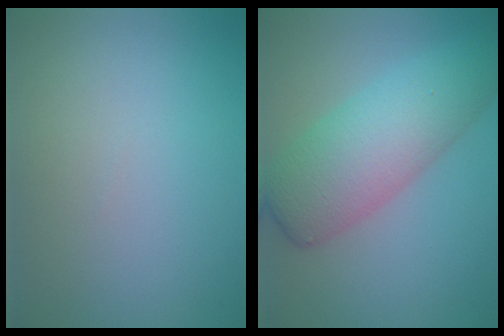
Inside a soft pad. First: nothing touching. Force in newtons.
{"total": 7.6, "press": 7.6, "slide": 0.2}